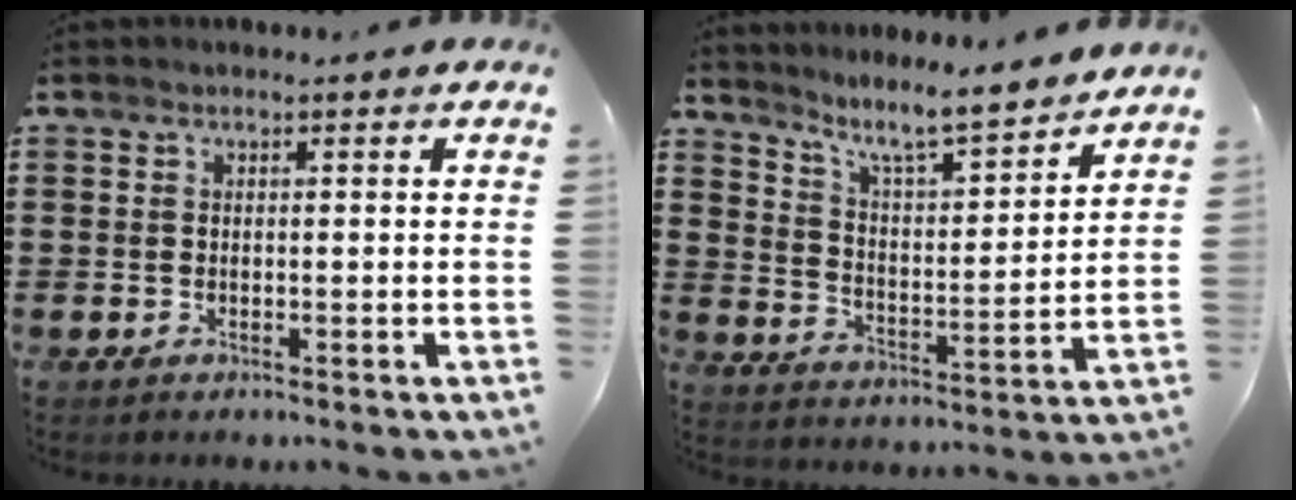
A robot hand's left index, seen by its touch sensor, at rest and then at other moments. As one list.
[{"total": 7.6, "force": [6.8, 0.3, 3.4], "torque": [-0.083, -0.045, 0.114]}]